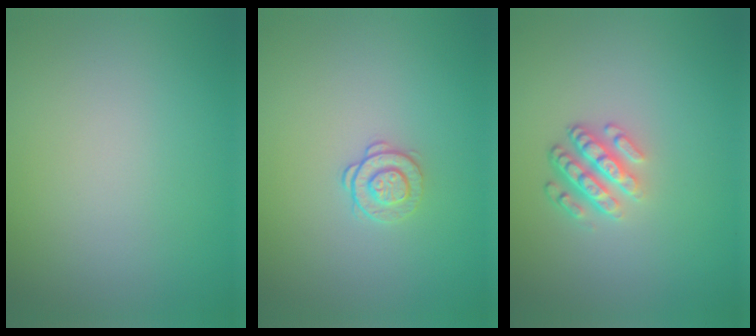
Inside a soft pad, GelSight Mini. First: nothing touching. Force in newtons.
{"total": 1.6, "press": 1.2, "slide": 1.0}
{"total": 3.6, "press": 2.6, "slide": 2.5}